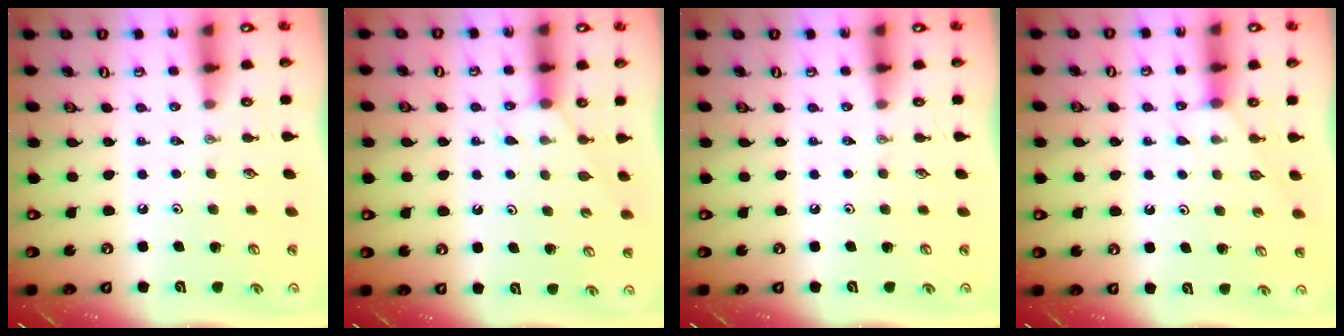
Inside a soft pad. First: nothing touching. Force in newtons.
{"total": 3.8, "press": 3.8, "slide": 0.3}
{"total": 0.0}
{"total": 2.7, "press": 2.7, "slide": 0.3}